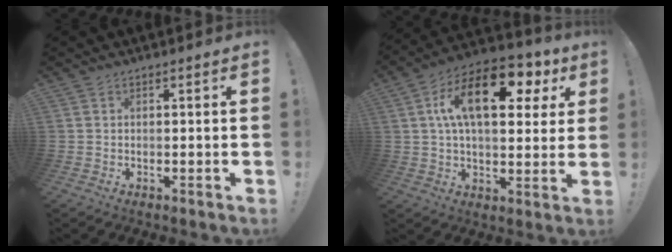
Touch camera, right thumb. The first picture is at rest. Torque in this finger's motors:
{"motor_torque": [0.45, 1.14, 1.77, 0.06, 0.16]}